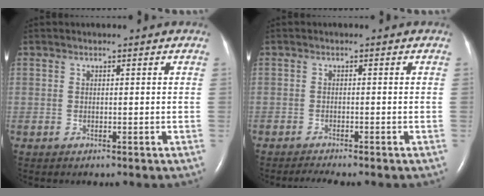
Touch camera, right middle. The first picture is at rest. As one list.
[{"total": 2.2, "force": [-2.0, -0.3, 0.8], "torque": [-0.021, -0.007, -0.033]}]